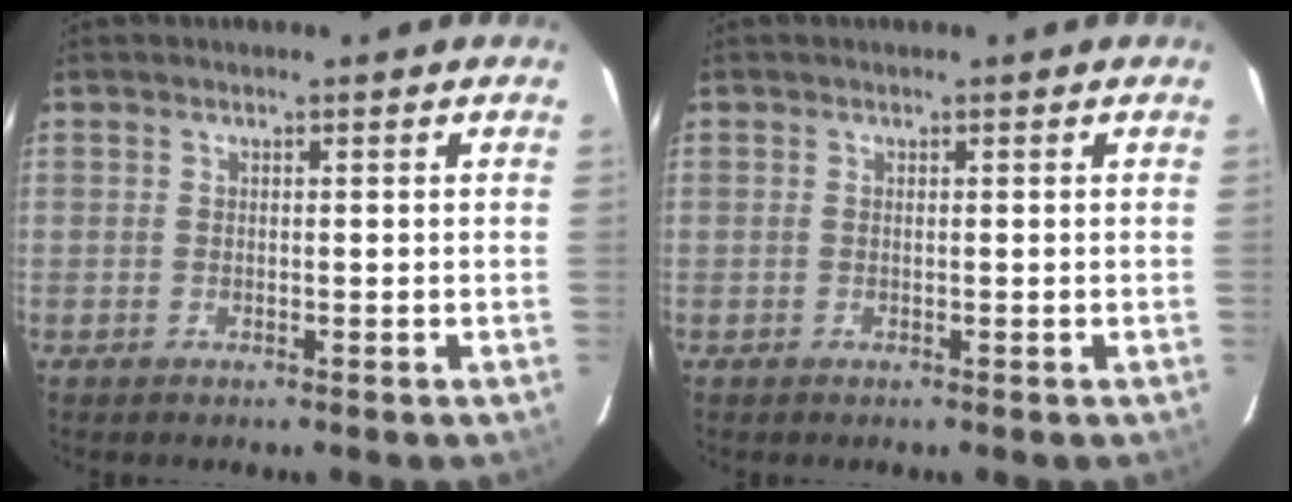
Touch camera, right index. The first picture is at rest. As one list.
[{"total": 0.0}]